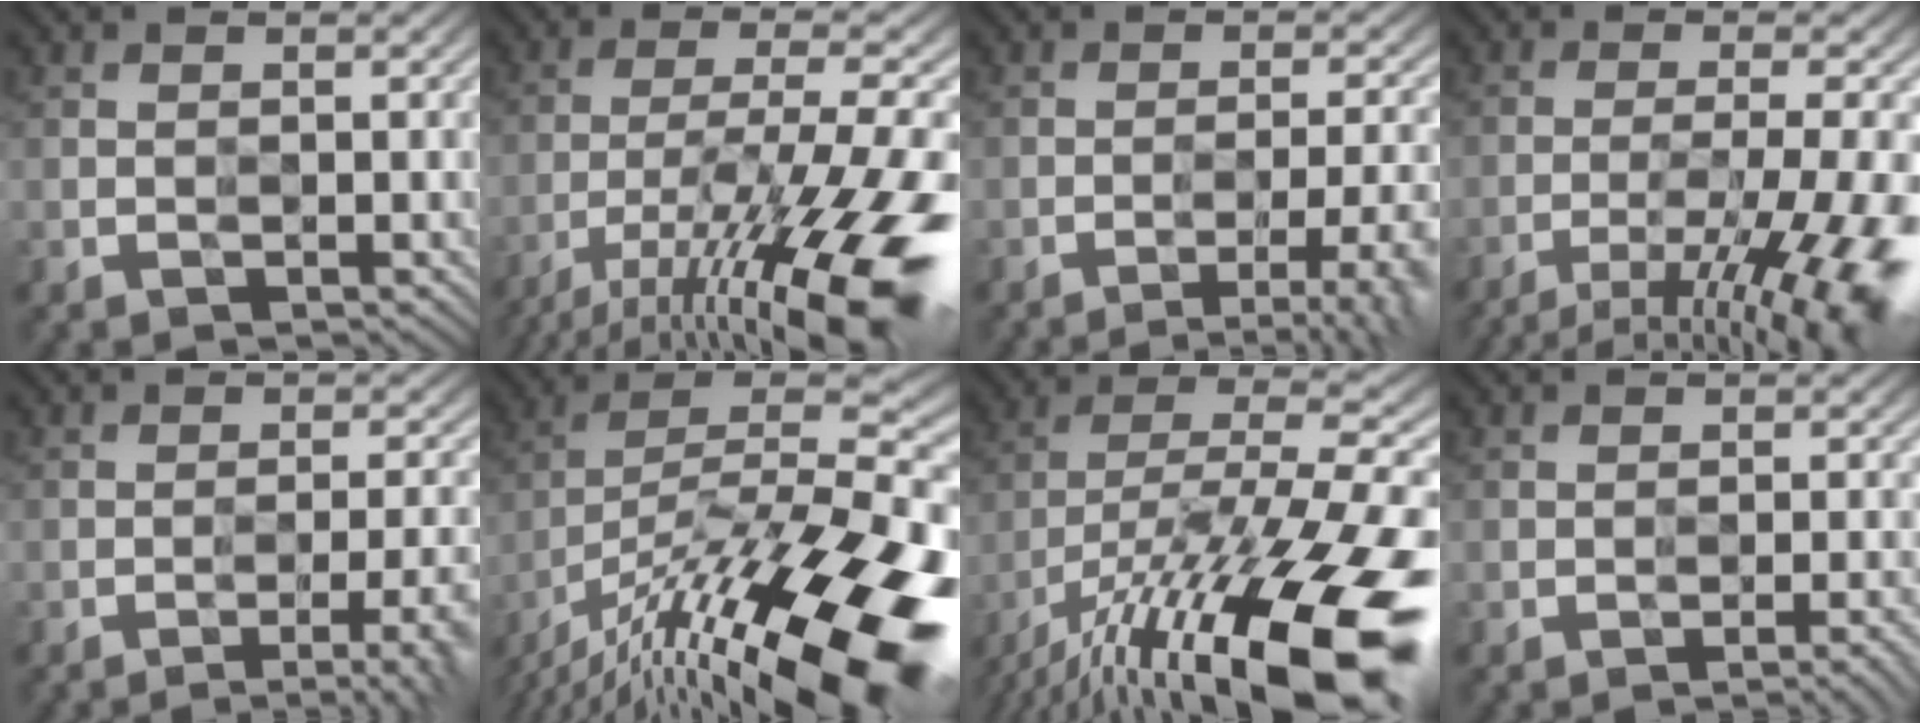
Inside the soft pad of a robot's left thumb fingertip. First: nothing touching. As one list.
[{"total": 18.0, "force": [-10.7, 3.6, 13.9], "torque": [-0.237, -0.014, -0.178]}, {"total": 7.5, "force": [-4.3, 1.4, 6.0], "torque": [-0.092, 0.007, -0.056]}, {"total": 13.1, "force": [-8.0, 2.4, 10.1], "torque": [-0.169, -0.007, -0.111]}, {"total": 6.8, "force": [-3.8, 1.2, 5.5], "torque": [-0.081, 0.006, -0.048]}, {"total": 21.0, "force": [-12.4, 6.1, 15.8], "torque": [-0.257, -0.003, -0.204]}, {"total": 20.7, "force": [-12.2, 6.2, 15.5], "torque": [-0.274, -0.001, -0.206]}, {"total": 2.7, "force": [-1.6, 0.3, 2.2], "torque": [-0.028, 0.008, -0.029]}]